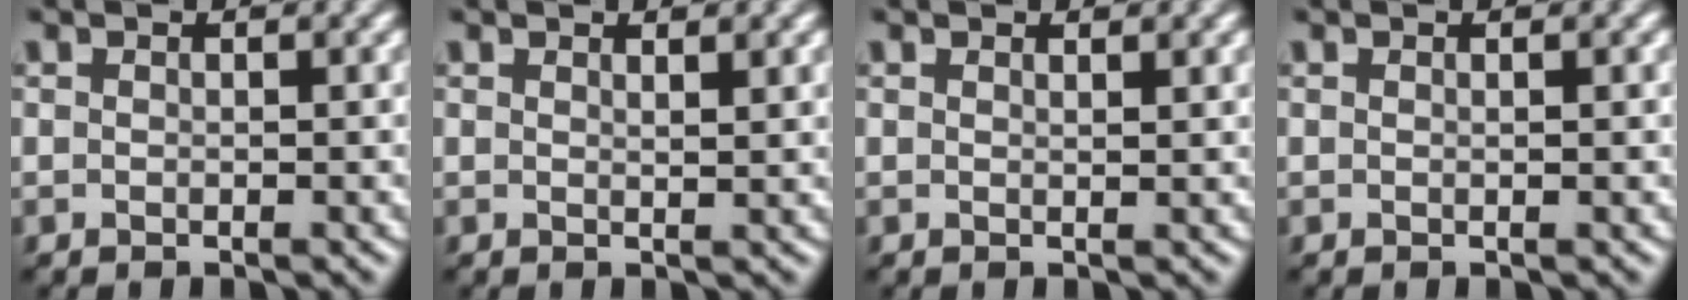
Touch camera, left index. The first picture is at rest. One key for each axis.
{"total": 1.1, "fx": 0.9, "fy": 0.2, "fz": 0.6, "tx": -0.001, "ty": 0.002, "tz": 0.012}
{"total": 0.8, "fx": 0.8, "fy": 0.1, "fz": 0.3, "tx": 0.001, "ty": 0.000, "tz": 0.009}
{"total": 0.6, "fx": 0.2, "fy": 0.2, "fz": 0.5, "tx": -0.003, "ty": 0.001, "tz": 0.000}